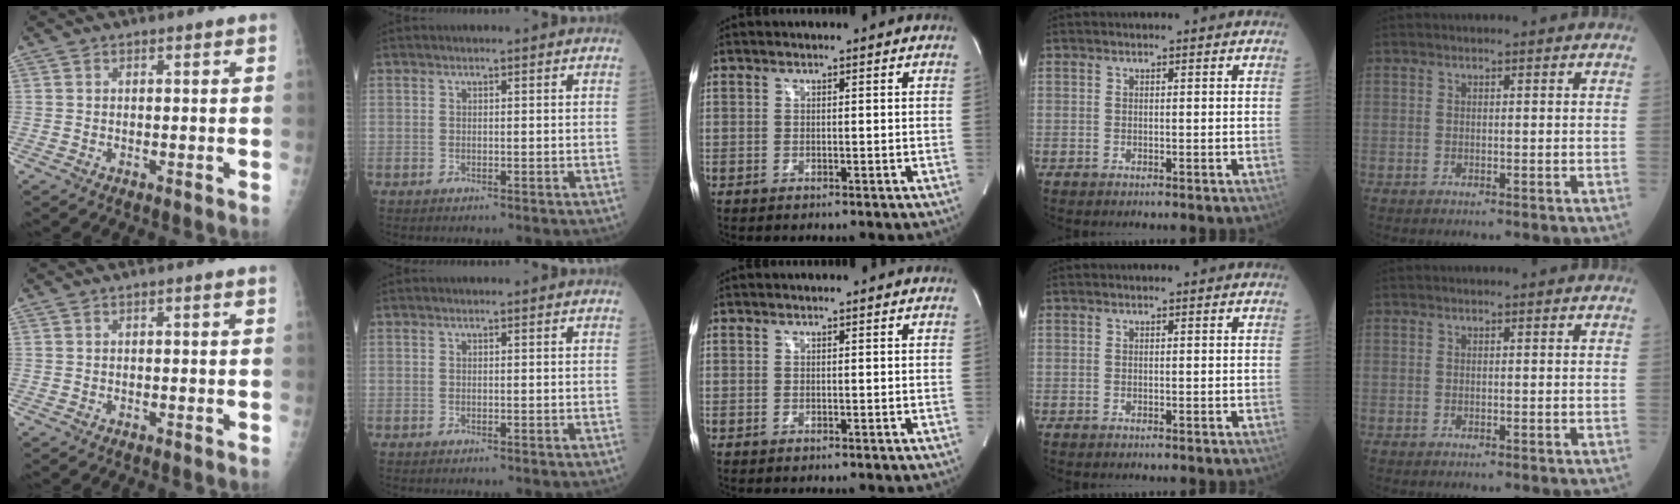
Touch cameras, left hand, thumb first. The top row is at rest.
{}